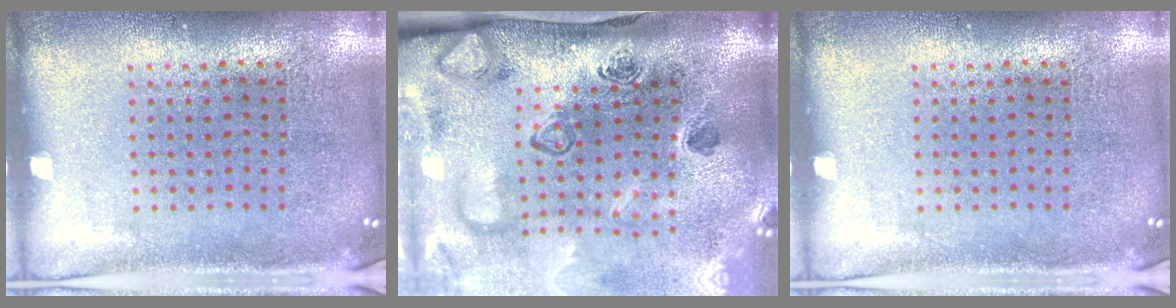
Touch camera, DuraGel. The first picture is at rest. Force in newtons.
{"total": 4.8, "press": 3.2, "slide": 3.6}
{"total": 0.0}